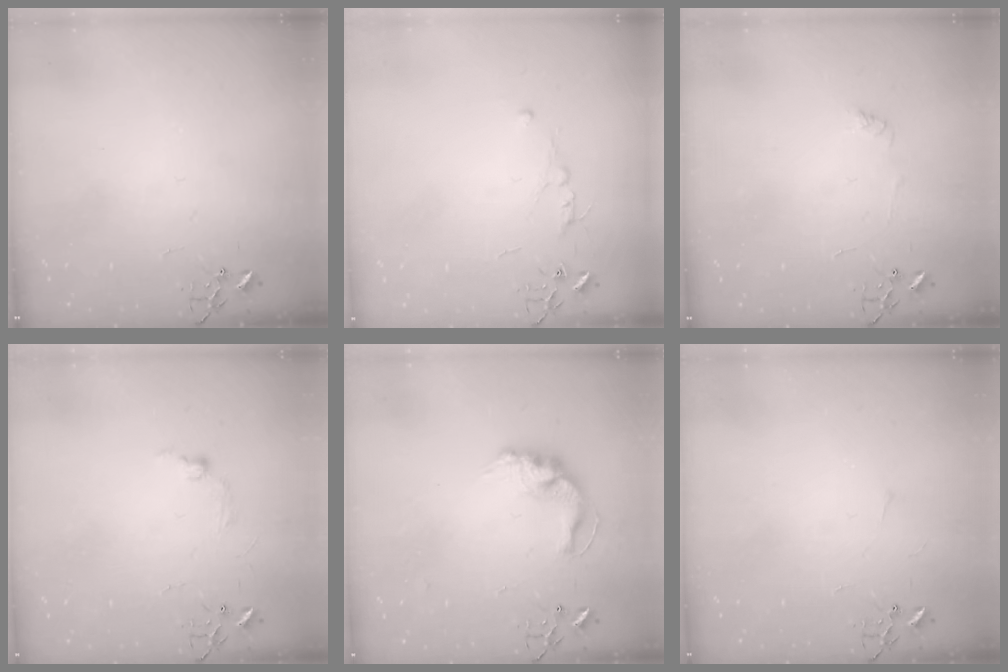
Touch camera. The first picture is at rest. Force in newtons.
{"total": 4.8, "press": 4.8, "slide": 0.7}
{"total": 3.7, "press": 3.7, "slide": 0.5}
{"total": 6.4, "press": 6.3, "slide": 0.9}
{"total": 13.8, "press": 13.8, "slide": 1.0}
{"total": 3.3, "press": 3.2, "slide": 0.5}